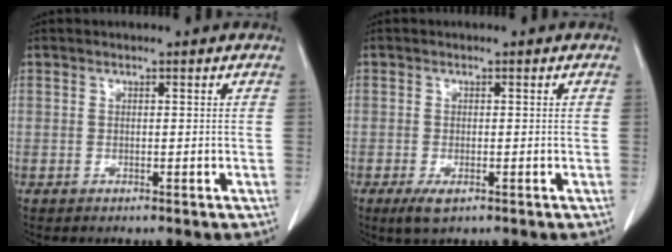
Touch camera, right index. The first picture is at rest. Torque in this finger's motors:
{"motor_torque": [0.25, -0.22, 0.02, 0.05]}